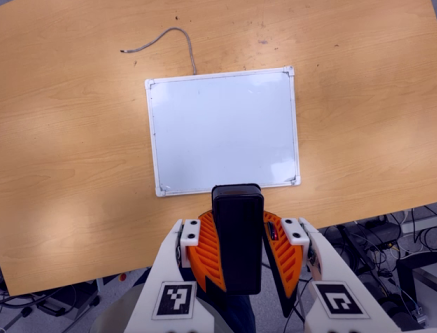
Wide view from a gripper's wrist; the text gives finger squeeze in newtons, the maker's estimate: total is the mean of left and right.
{"total": 10.9, "left": 10.3, "right": 11.5}